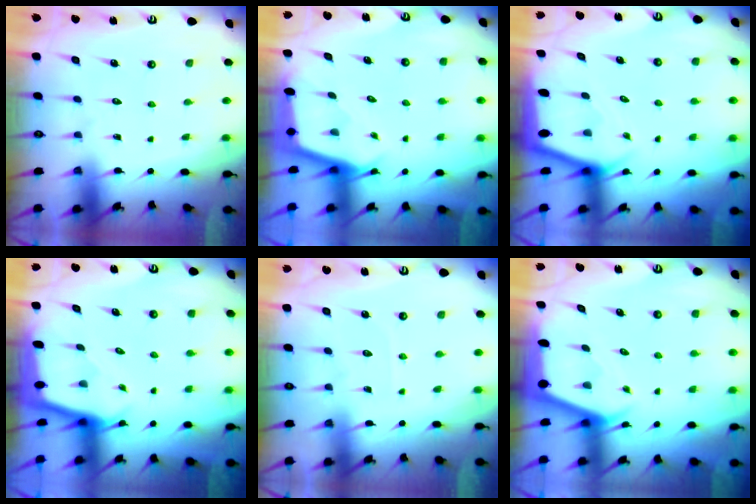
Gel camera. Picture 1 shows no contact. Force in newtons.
{"total": 2.4, "press": 2.4, "slide": 0.2}
{"total": 2.7, "press": 2.7, "slide": 0.3}
{"total": 2.1, "press": 2.1, "slide": 0.1}
{"total": 3.5, "press": 3.5, "slide": 0.5}
{"total": 2.5, "press": 2.5, "slide": 0.3}